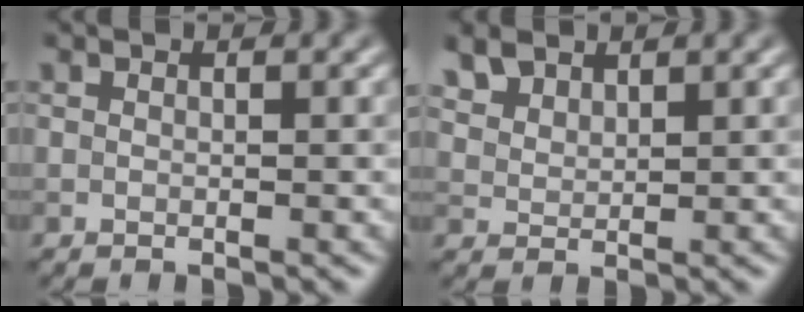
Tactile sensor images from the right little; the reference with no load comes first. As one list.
[{"total": 3.1, "force": [2.4, 1.6, 1.1], "torque": [-0.034, -0.002, 0.059]}]